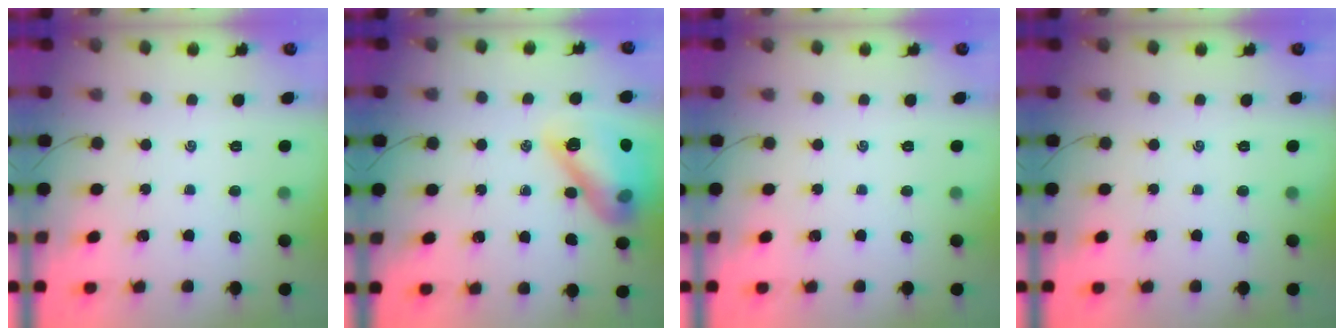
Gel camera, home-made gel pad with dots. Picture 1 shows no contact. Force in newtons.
{"total": 15.8, "press": 15.7, "slide": 1.7}
{"total": 0.0}
{"total": 0.0}